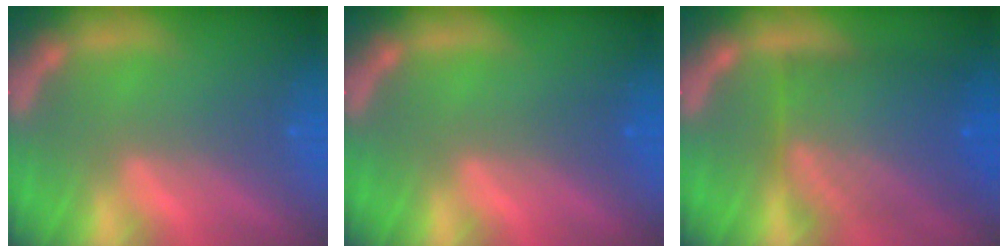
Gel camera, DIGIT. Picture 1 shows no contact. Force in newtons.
{"total": 0.9}
{"total": 10.1}